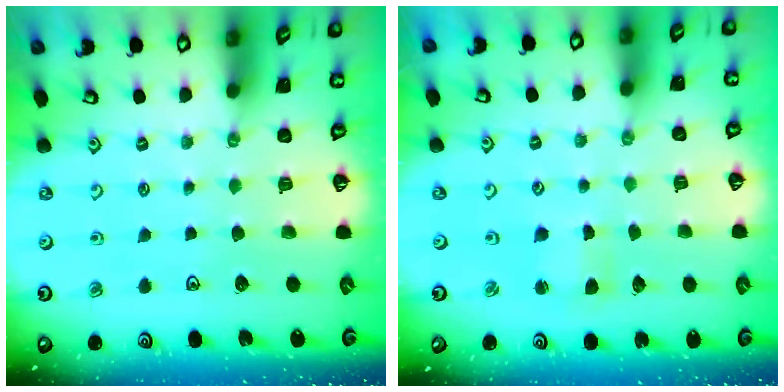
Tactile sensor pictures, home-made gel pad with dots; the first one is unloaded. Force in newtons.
{"total": 3.1, "press": 3.1, "slide": 0.3}